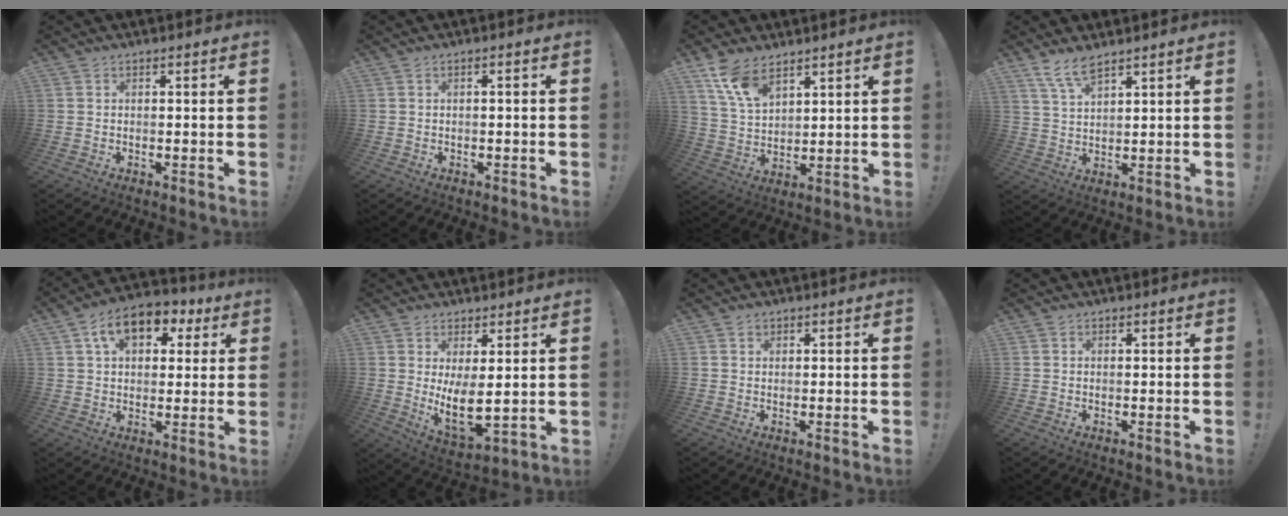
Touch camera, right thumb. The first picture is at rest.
{"total": 1.2, "force": [-0.8, -0.2, 0.8], "torque": [-0.012, 0.000, -0.015]}
{"total": 10.1, "force": [7.1, 4.8, 5.3], "torque": [-0.099, -0.036, 0.138]}
{"total": 6.4, "force": [5.0, 1.6, 3.6], "torque": [-0.072, -0.022, 0.093]}
{"total": 12.6, "force": [5.5, 8.1, 8.0], "torque": [-0.125, -0.012, 0.100]}
{"total": 9.3, "force": [2.4, 4.1, 8.0], "torque": [-0.117, -0.046, 0.051]}
{"total": 0.9, "force": [0.6, 0.6, -0.1], "torque": [0.009, -0.002, 0.010]}
{"total": 0.0}